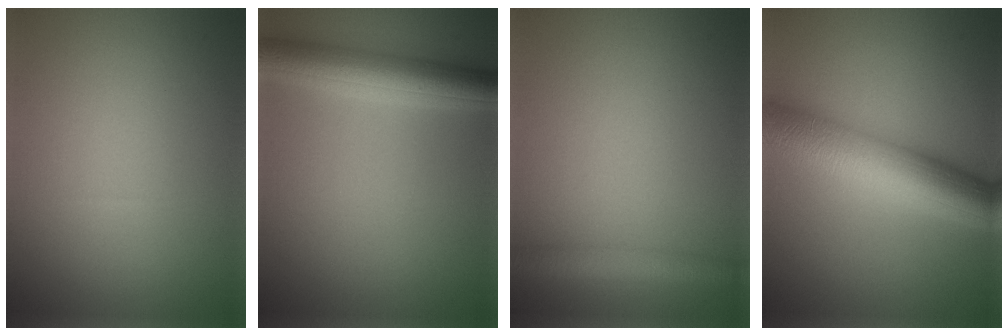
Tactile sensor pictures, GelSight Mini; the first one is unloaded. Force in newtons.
{"total": 5.7, "press": 5.7, "slide": 0.3}
{"total": 2.7, "press": 2.7, "slide": 0.1}
{"total": 9.8, "press": 9.8, "slide": 0.2}